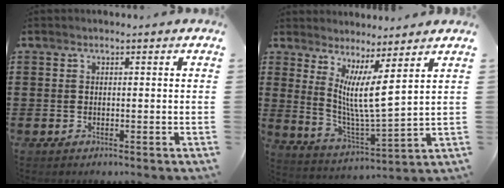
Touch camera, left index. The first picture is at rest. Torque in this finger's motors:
{"motor_torque": [2.08, -0.06, 0.67, 0.10]}